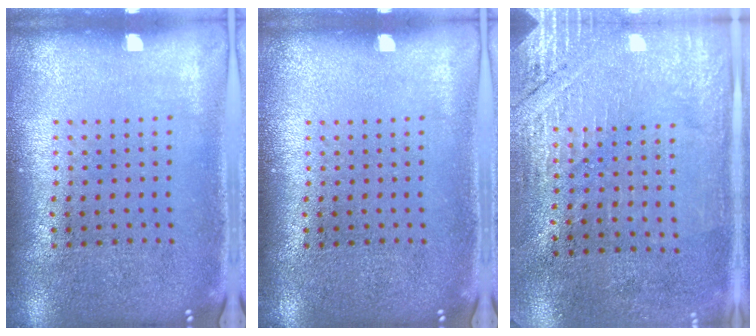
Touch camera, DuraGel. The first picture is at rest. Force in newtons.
{"total": 0.0}
{"total": 2.7, "press": 2.5, "slide": 1.1}